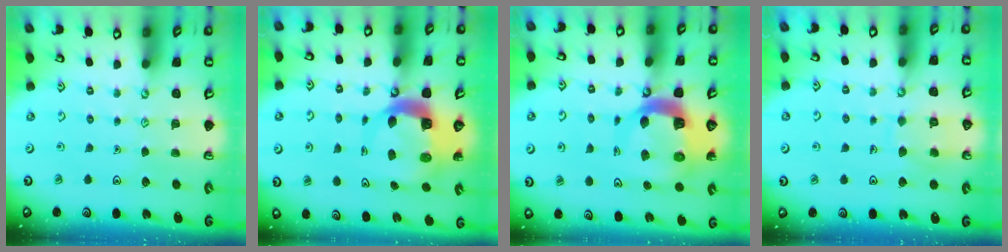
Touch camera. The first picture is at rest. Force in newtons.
{"total": 8.6, "press": 8.6, "slide": 1.2}
{"total": 10.2, "press": 10.1, "slide": 1.3}
{"total": 7.8, "press": 7.8, "slide": 0.7}